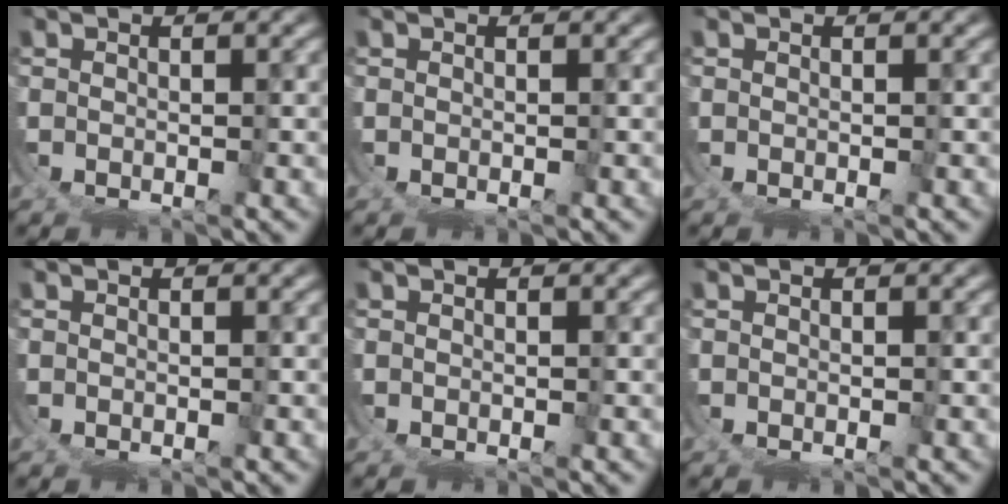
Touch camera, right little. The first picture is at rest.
{"total": 0.0}
{"total": 0.0}
{"total": 0.0}
{"total": 0.0}
{"total": 0.0}